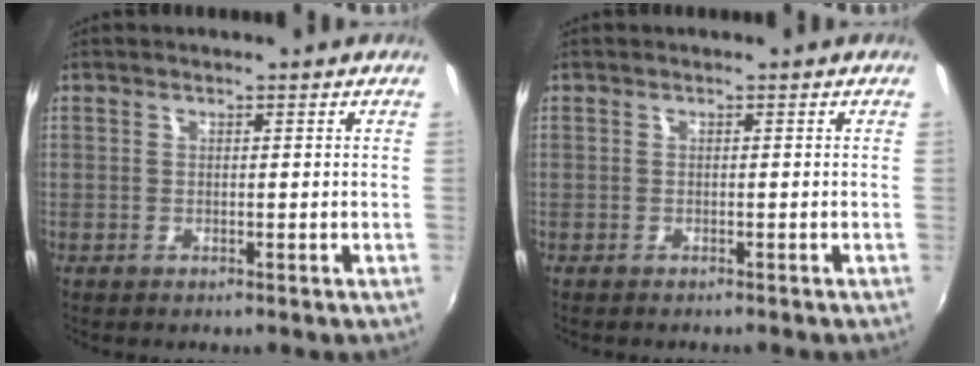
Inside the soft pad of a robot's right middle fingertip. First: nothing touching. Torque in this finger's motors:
{"motor_torque": [0.01, -0.25, 0.01, 0.01]}